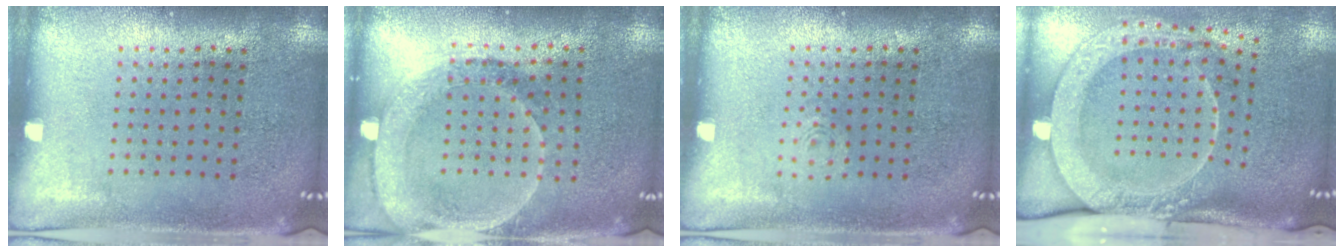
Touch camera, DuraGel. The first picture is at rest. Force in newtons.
{"total": 1.8, "press": 1.6, "slide": 0.8}
{"total": 0.8, "press": 0.8, "slide": 0.1}
{"total": 2.9, "press": 2.1, "slide": 2.0}